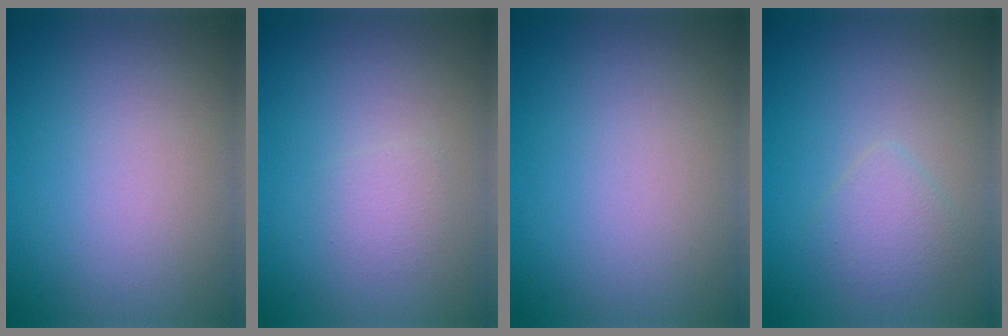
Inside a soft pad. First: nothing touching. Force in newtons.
{"total": 1.2, "press": 1.2, "slide": 0.0}
{"total": 0.0}
{"total": 2.0, "press": 1.9, "slide": 0.1}